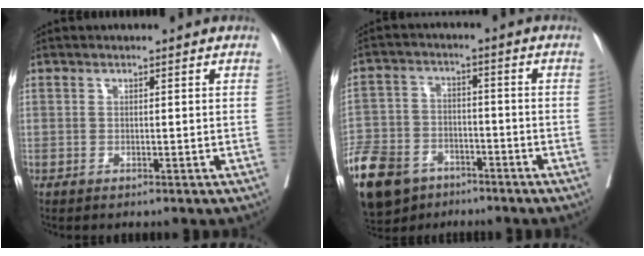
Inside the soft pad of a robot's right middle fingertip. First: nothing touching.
{"total": 16.6, "force": [-10.6, 10.1, 7.7], "torque": [-0.203, -0.014, -0.180]}